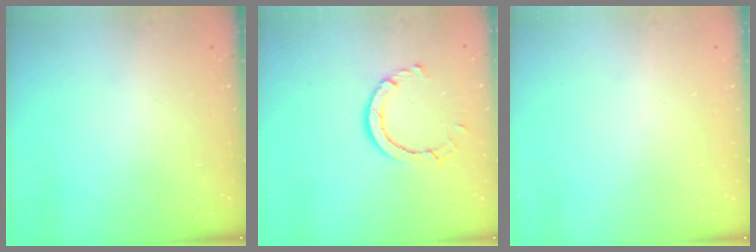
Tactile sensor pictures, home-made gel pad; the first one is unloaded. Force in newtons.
{"total": 6.3, "press": 6.3, "slide": 0.3}
{"total": 0.0}